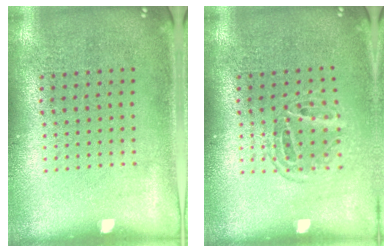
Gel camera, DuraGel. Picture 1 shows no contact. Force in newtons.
{"total": 1.6, "press": 1.2, "slide": 1.0}